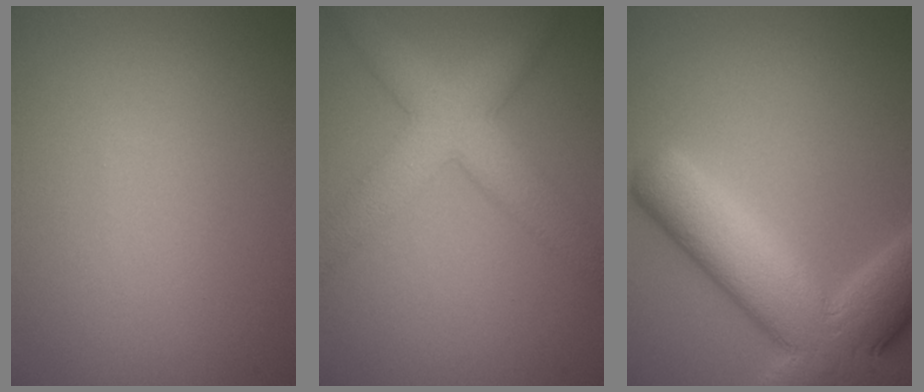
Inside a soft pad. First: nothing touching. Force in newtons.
{"total": 6.3, "press": 6.3, "slide": 0.3}
{"total": 10.2, "press": 10.2, "slide": 0.5}